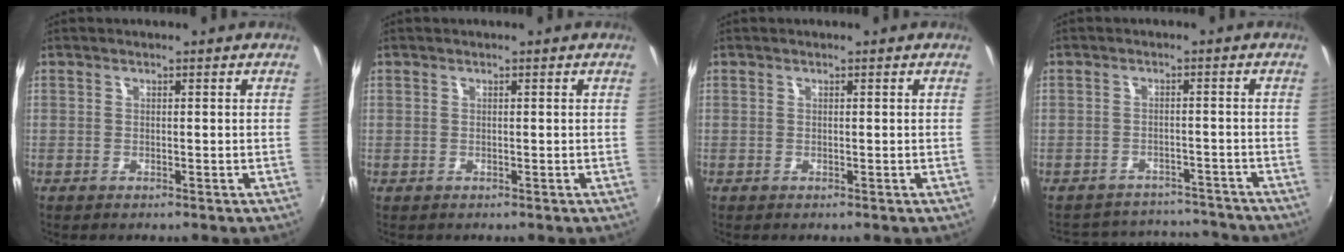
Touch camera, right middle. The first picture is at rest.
{"total": 0.7, "force": [-0.2, 0.6, -0.1], "torque": [0.000, -0.002, -0.003]}
{"total": 0.0}
{"total": 12.2, "force": [-10.5, 5.7, 2.3], "torque": [-0.062, 0.043, -0.130]}